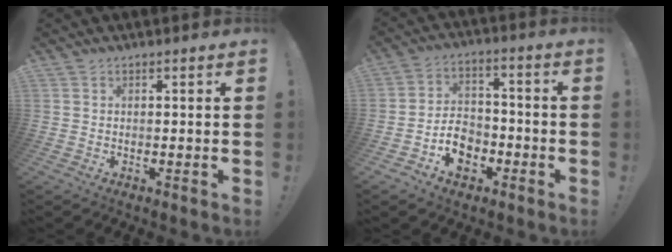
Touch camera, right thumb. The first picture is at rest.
{"total": 9.8, "force": [-4.6, 7.3, 4.6], "torque": [-0.068, 0.029, -0.077]}